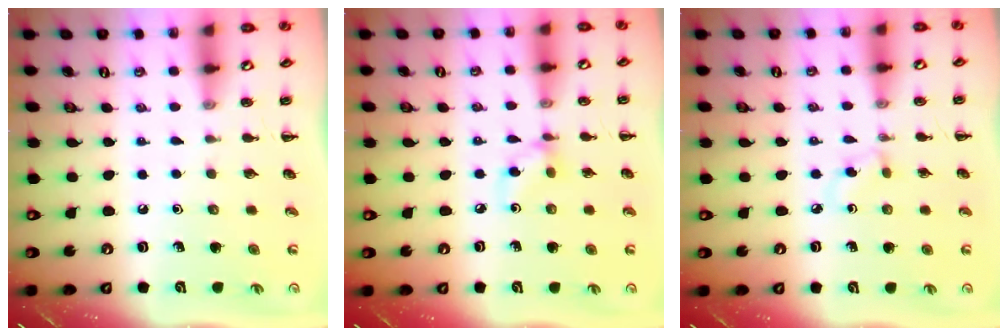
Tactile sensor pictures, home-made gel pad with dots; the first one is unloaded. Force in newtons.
{"total": 4.3, "press": 4.3, "slide": 0.7}
{"total": 2.9, "press": 2.6, "slide": 1.2}